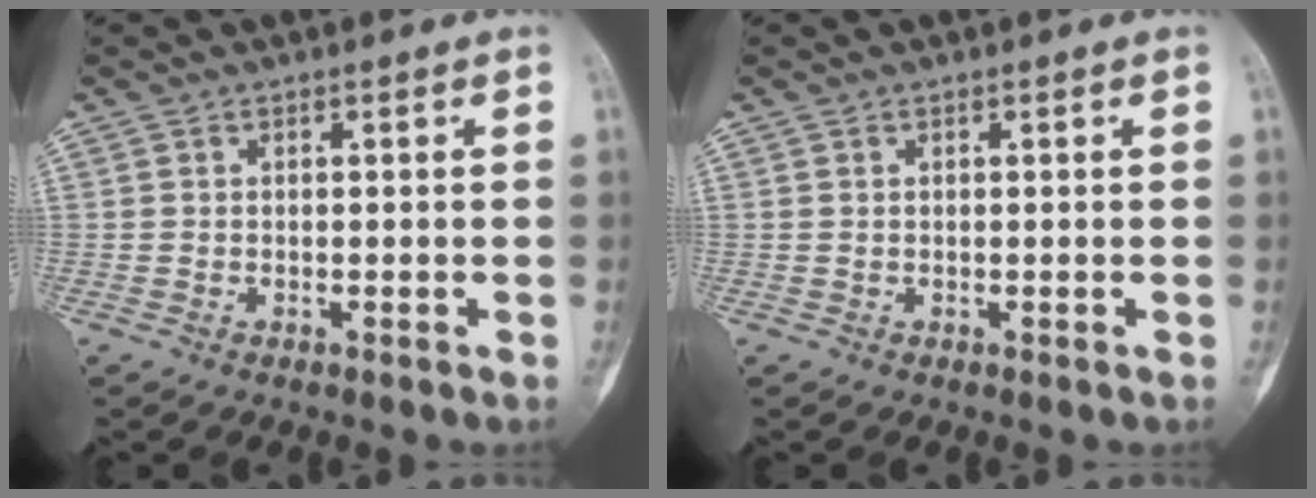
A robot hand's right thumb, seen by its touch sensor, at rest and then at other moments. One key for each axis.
{"total": 0.0}